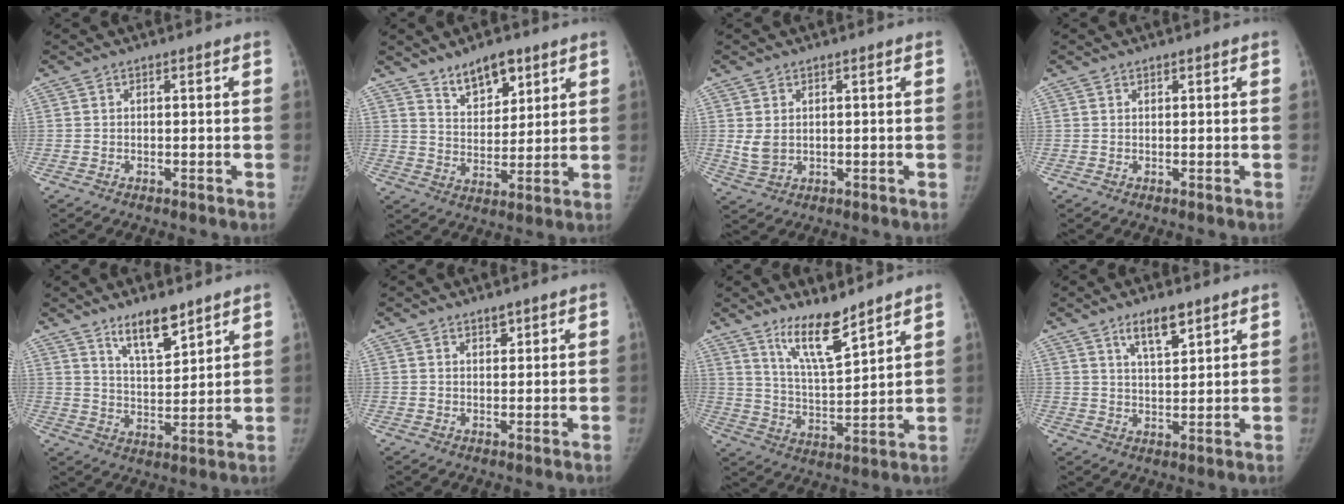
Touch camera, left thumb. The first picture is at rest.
{"total": 9.3, "force": [6.4, 4.5, 5.0], "torque": [-0.049, -0.046, 0.114]}
{"total": 3.4, "force": [0.8, 2.4, 2.2], "torque": [-0.040, -0.009, 0.024]}
{"total": 0.6, "force": [0.5, 0.3, 0.2], "torque": [-0.002, -0.003, 0.008]}
{"total": 9.1, "force": [6.6, 2.8, 5.6], "torque": [-0.078, -0.052, 0.120]}
{"total": 2.0, "force": [1.5, 0.9, 0.9], "torque": [-0.003, -0.010, 0.024]}
{"total": 10.6, "force": [8.0, 2.1, 6.7], "torque": [-0.107, -0.068, 0.156]}
{"total": 6.7, "force": [4.4, 2.1, 4.6], "torque": [-0.065, -0.029, 0.077]}